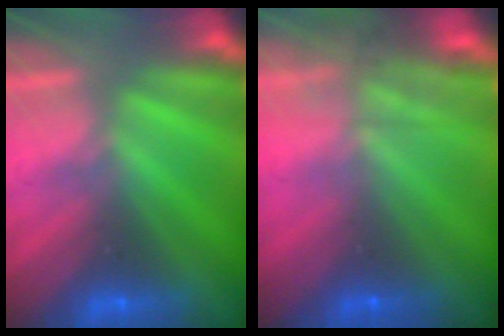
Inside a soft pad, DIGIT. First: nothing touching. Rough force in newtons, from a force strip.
{"total": 11.2}